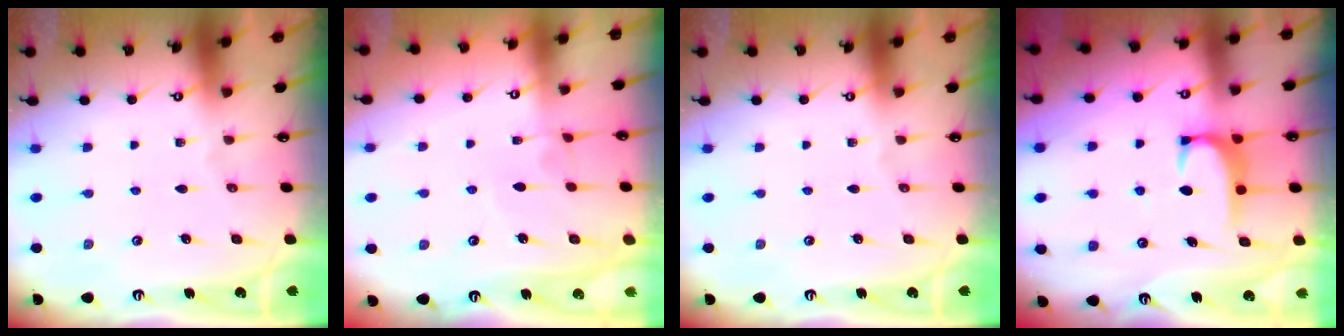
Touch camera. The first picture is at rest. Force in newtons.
{"total": 3.5, "press": 3.5, "slide": 0.2}
{"total": 0.0}
{"total": 2.0, "press": 1.9, "slide": 0.6}